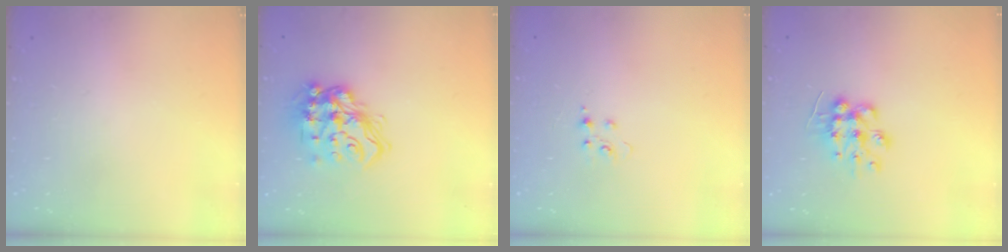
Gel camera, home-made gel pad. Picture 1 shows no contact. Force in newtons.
{"total": 17.0, "press": 17.0, "slide": 0.9}
{"total": 3.8, "press": 3.8, "slide": 0.4}
{"total": 9.3, "press": 9.3, "slide": 0.1}